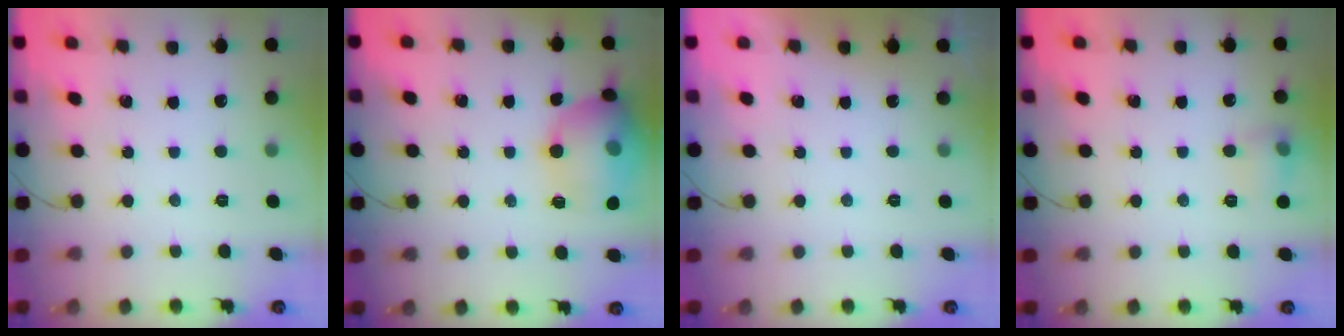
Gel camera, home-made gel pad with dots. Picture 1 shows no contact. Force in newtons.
{"total": 16.8, "press": 16.3, "slide": 4.2}
{"total": 0.0}
{"total": 7.7, "press": 7.6, "slide": 1.1}